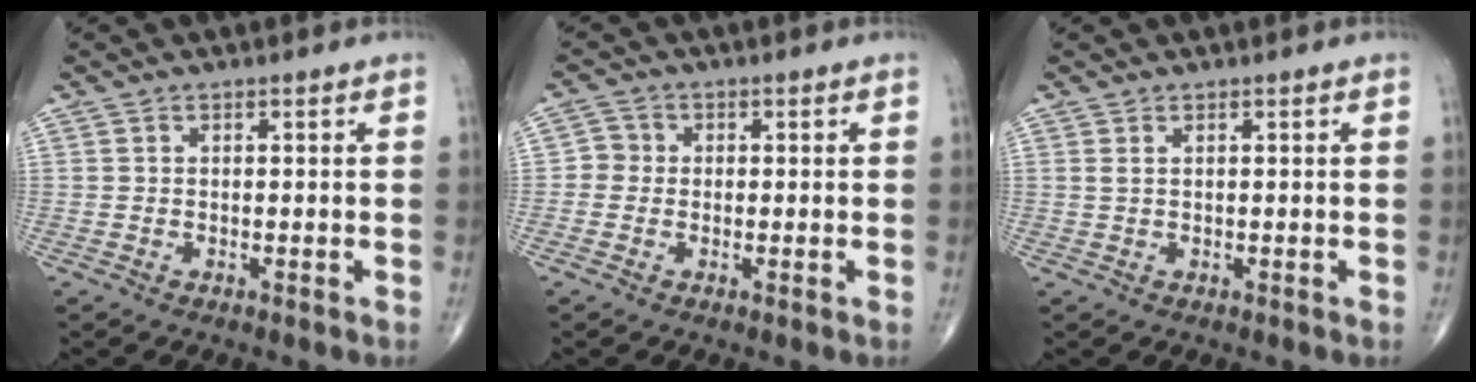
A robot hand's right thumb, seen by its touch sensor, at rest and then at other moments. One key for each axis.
{"total": 2.6, "fx": -0.3, "fy": 2.5, "fz": 0.7, "tx": 0.005, "ty": 0.007, "tz": -0.014}
{"total": 0.7, "fx": 0.4, "fy": 0.1, "fz": 0.6, "tx": -0.019, "ty": 0.006, "tz": 0.009}